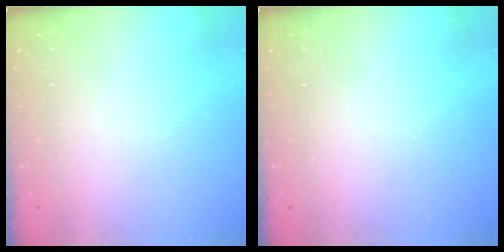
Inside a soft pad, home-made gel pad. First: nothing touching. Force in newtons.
{"total": 0.0}